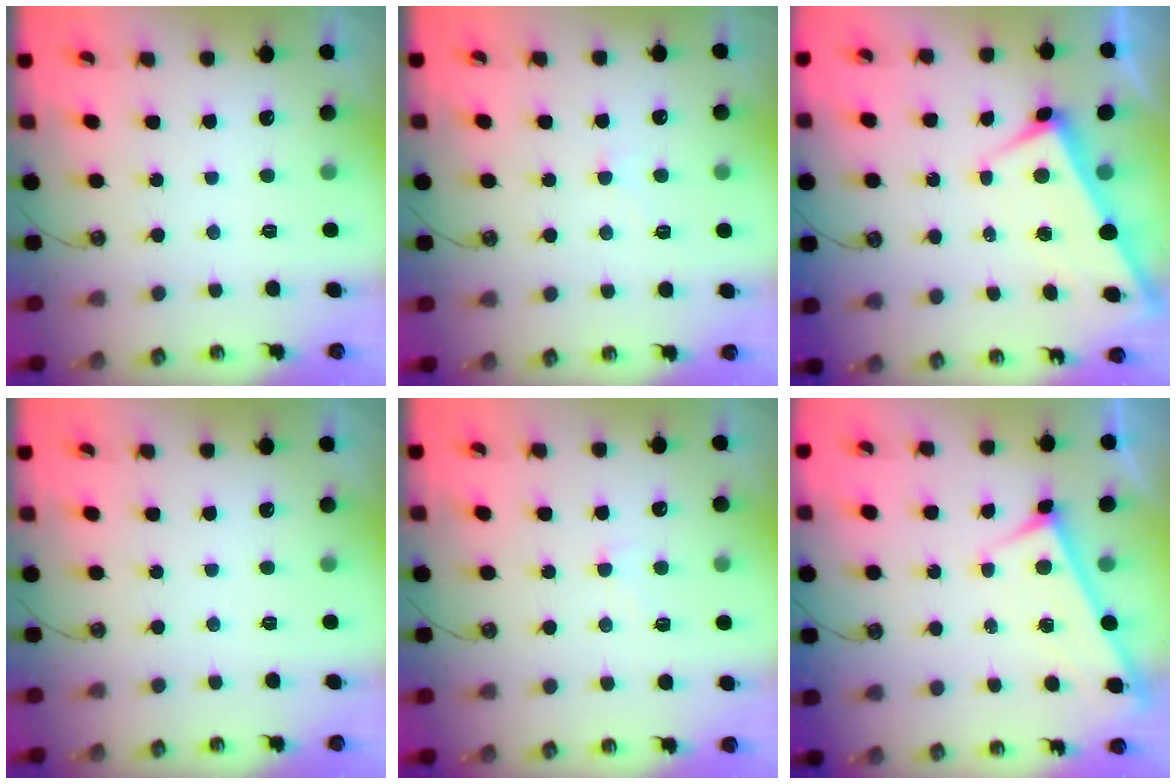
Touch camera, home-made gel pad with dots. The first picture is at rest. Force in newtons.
{"total": 0.0}
{"total": 2.8, "press": 2.7, "slide": 0.6}
{"total": 0.0}
{"total": 0.8, "press": 0.1, "slide": 0.8}
{"total": 3.4, "press": 3.4, "slide": 0.4}